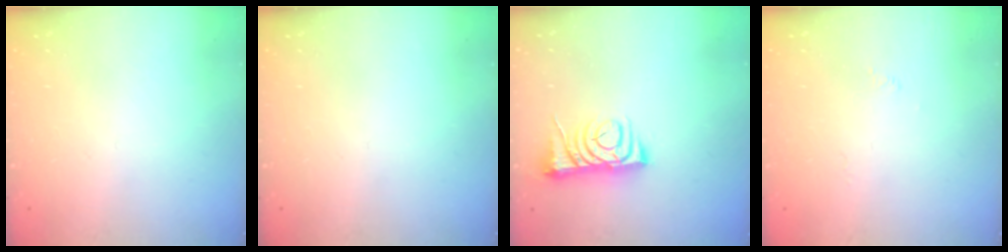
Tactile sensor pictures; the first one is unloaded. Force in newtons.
{"total": 0.0}
{"total": 7.1, "press": 7.1, "slide": 1.0}
{"total": 1.7, "press": 1.6, "slide": 0.4}